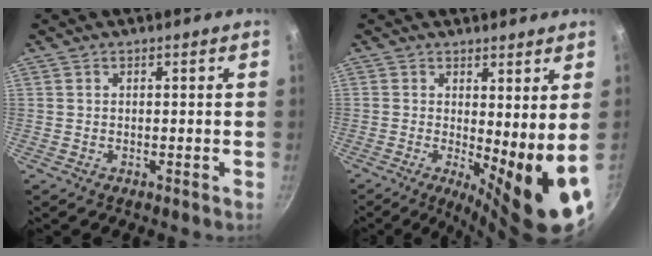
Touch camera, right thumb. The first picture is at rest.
{"total": 10.2, "force": [-0.7, 2.1, 9.9], "torque": [-0.119, -0.016, -0.006]}